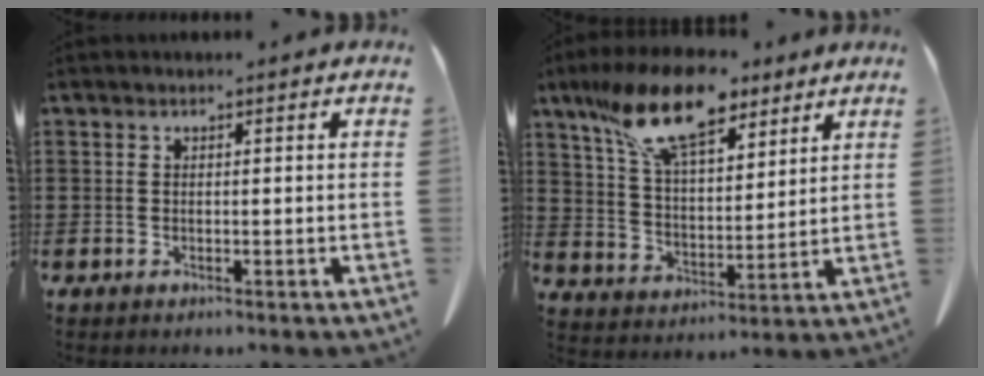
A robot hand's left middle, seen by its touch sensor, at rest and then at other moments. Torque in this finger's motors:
{"motor_torque": [2.14, 0.00, 1.05, 0.21]}